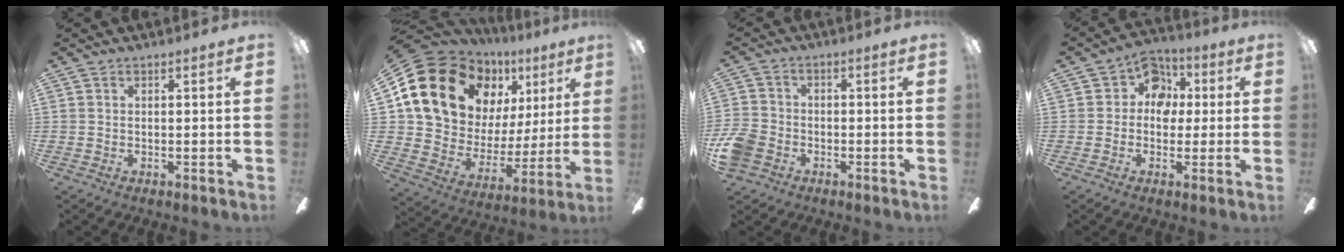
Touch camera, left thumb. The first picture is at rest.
{"total": 21.8, "force": [10.9, 15.7, 10.6], "torque": [-0.210, -0.059, 0.218]}
{"total": 7.4, "force": [-3.5, 5.5, 3.4], "torque": [-0.082, 0.024, -0.067]}
{"total": 8.4, "force": [1.7, 7.2, 4.0], "torque": [-0.052, 0.005, 0.030]}